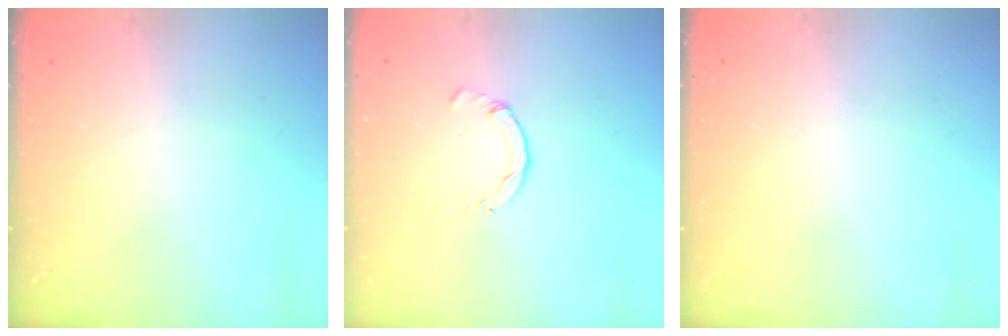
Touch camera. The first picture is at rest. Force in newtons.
{"total": 0.0}
{"total": 2.6, "press": 2.6, "slide": 0.2}